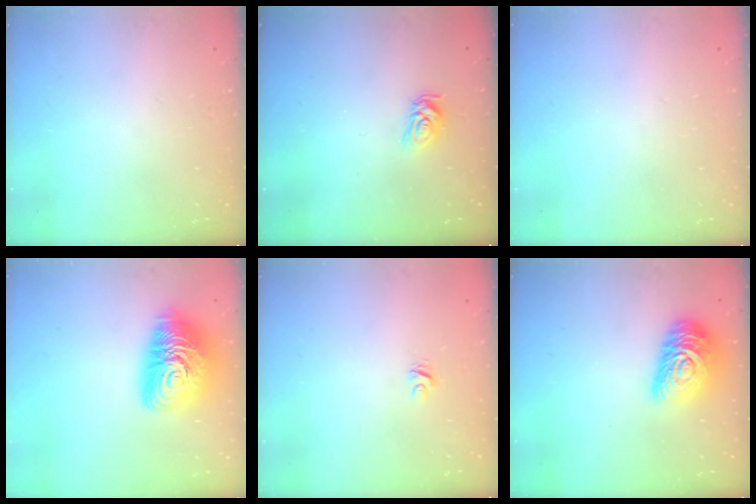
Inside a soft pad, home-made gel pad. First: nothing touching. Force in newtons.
{"total": 7.2, "press": 7.1, "slide": 0.7}
{"total": 0.0}
{"total": 16.5, "press": 16.4, "slide": 1.4}
{"total": 3.7, "press": 3.7, "slide": 0.2}
{"total": 15.9, "press": 15.9, "slide": 1.1}